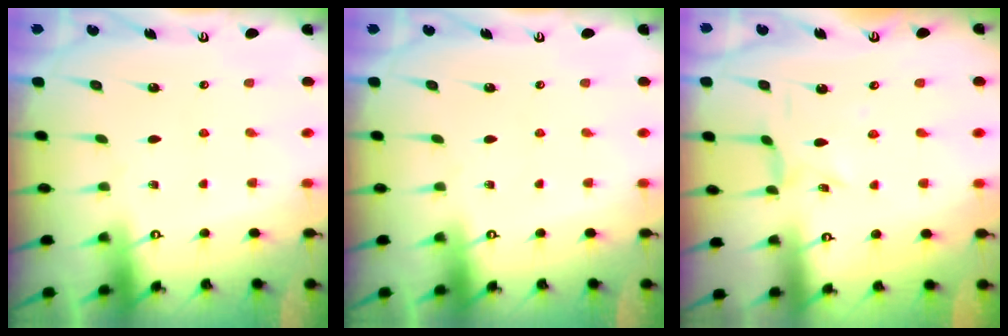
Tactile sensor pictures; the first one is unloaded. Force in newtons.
{"total": 0.0}
{"total": 1.2, "press": 1.2, "slide": 0.2}